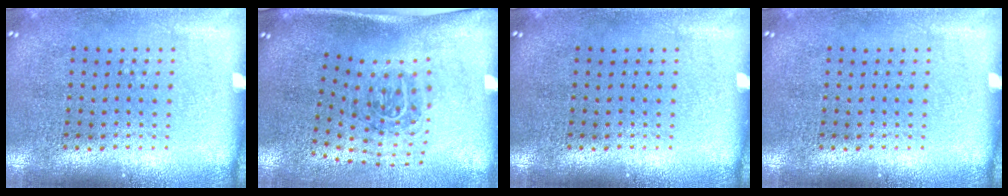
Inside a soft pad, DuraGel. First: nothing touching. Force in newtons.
{"total": 2.0, "press": 1.2, "slide": 1.6}
{"total": 0.0}
{"total": 0.0}